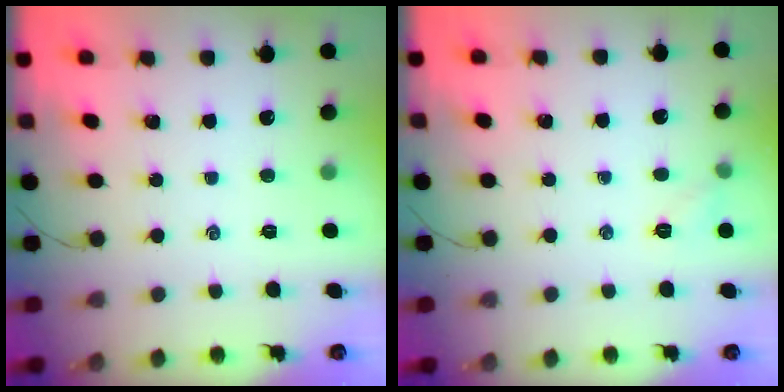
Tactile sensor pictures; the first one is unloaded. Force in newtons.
{"total": 5.3, "press": 5.2, "slide": 0.8}